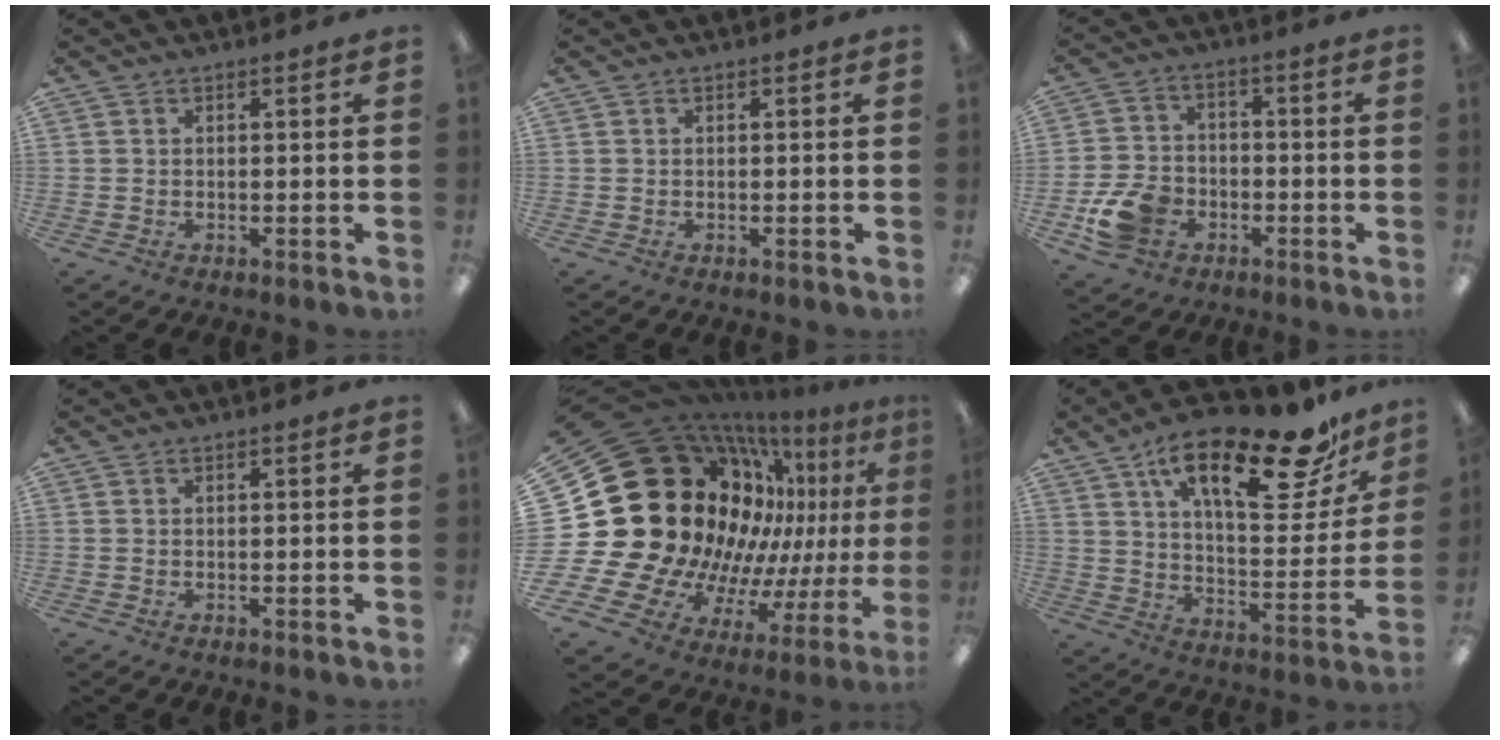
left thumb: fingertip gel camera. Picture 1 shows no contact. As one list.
[{"total": 0.0}, {"total": 10.0, "force": [-4.2, 7.6, 4.9], "torque": [-0.112, 0.027, -0.072]}, {"total": 0.0}, {"total": 35.9, "force": [10.0, 26.5, 22.0], "torque": [-0.357, -0.134, 0.279]}, {"total": 24.2, "force": [16.1, 8.1, 16.2], "torque": [-0.235, -0.098, 0.258]}]